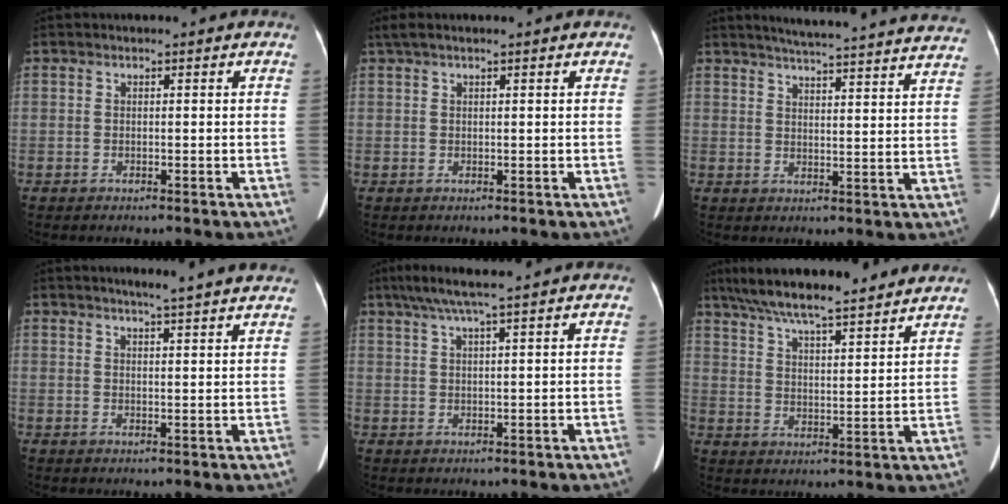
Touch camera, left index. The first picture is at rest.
{"total": 3.3, "force": [2.6, 0.0, 2.0], "torque": [-0.031, 0.043, 0.043]}
{"total": 26.5, "force": [24.8, 0.7, 9.3], "torque": [-0.136, -0.051, 0.289]}
{"total": 9.0, "force": [7.9, -0.2, 4.4], "torque": [-0.057, 0.011, 0.079]}
{"total": 6.5, "force": [4.9, -1.1, 4.1], "torque": [-0.070, 0.028, 0.085]}
{"total": 18.8, "force": [16.2, 1.6, 9.5], "torque": [-0.164, 0.037, 0.239]}